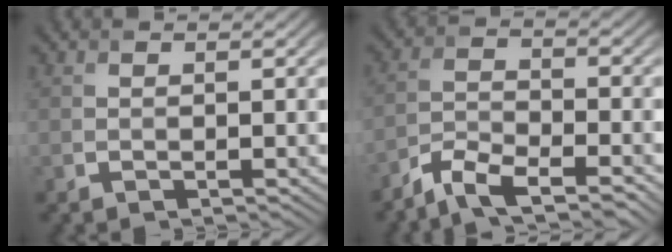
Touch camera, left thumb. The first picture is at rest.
{"total": 6.1, "force": [-4.8, 1.5, 3.4], "torque": [-0.072, -0.005, -0.100]}